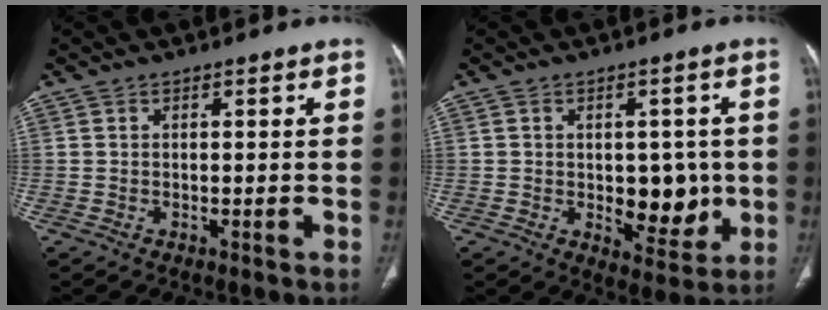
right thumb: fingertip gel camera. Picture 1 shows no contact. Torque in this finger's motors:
{"motor_torque": [1.00, 1.21, 0.99, -0.08, 0.03]}